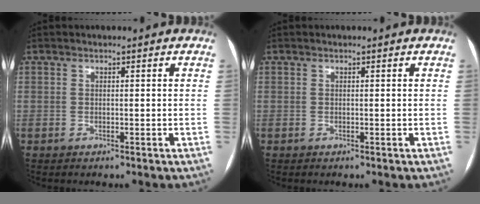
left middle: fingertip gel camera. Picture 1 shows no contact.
{"total": 0.0}